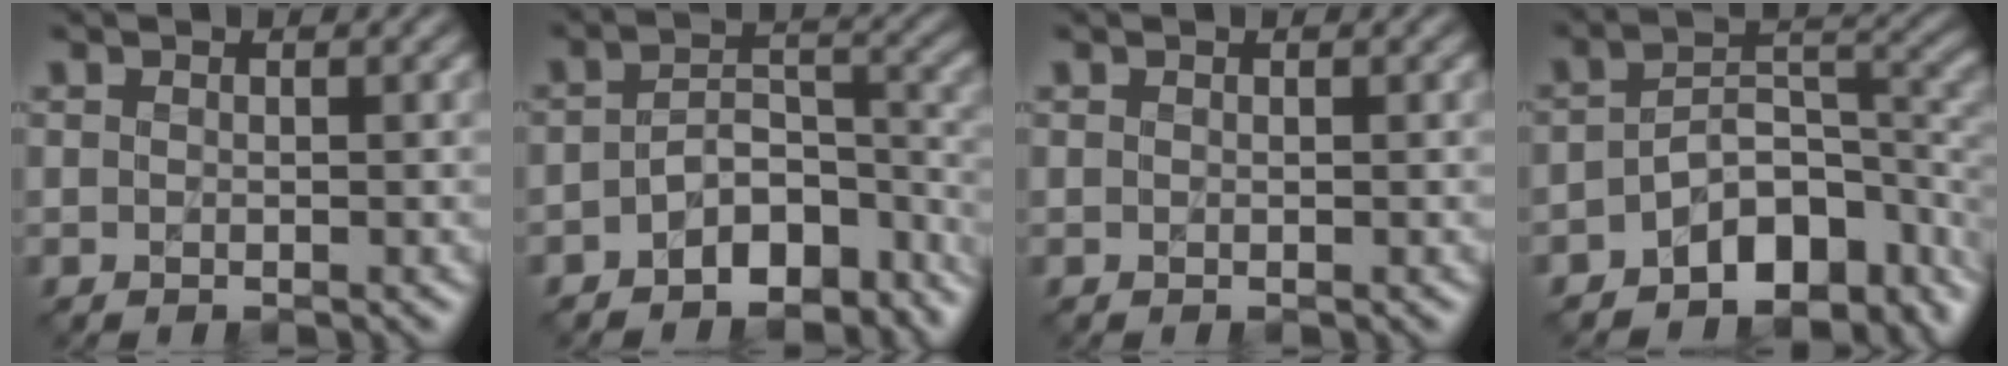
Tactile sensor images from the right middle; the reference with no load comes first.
{"total": 6.6, "force": [-4.4, 3.5, 3.5], "torque": [-0.047, -0.008, -0.072]}
{"total": 0.0}
{"total": 8.6, "force": [-4.8, 4.6, 5.5], "torque": [-0.061, 0.000, -0.081]}